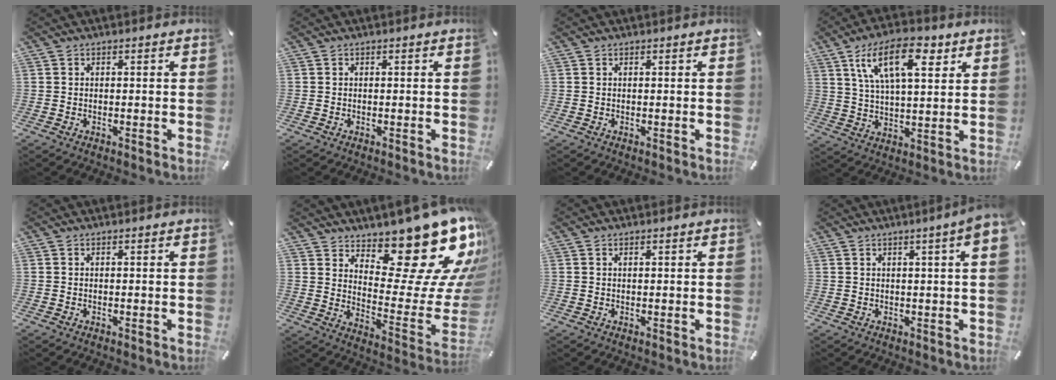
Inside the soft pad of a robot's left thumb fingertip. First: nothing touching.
{"total": 0.0}
{"total": 0.0}
{"total": 15.4, "force": [7.5, 7.0, 11.5], "torque": [-0.210, -0.010, 0.124]}
{"total": 0.0}
{"total": 23.6, "force": [16.0, 9.6, 14.4], "torque": [-0.153, -0.133, 0.258]}
{"total": 0.5, "force": [0.3, 0.0, 0.4], "torque": [-0.008, 0.000, 0.005]}
{"total": 4.8, "force": [1.8, 0.1, 4.4], "torque": [-0.076, -0.004, 0.028]}